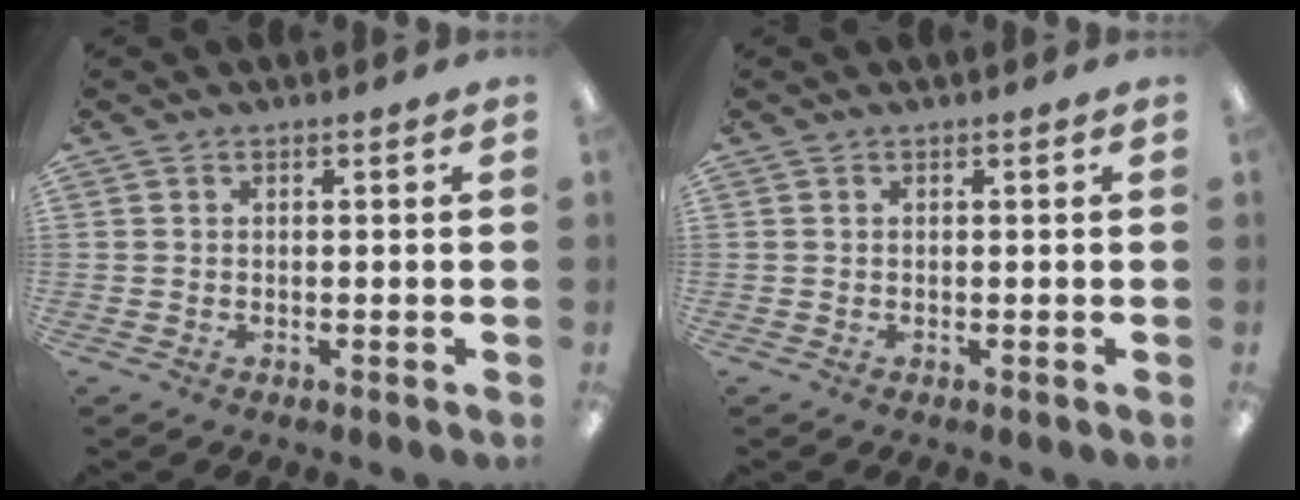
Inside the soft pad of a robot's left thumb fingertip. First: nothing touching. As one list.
[{"total": 0.0}]